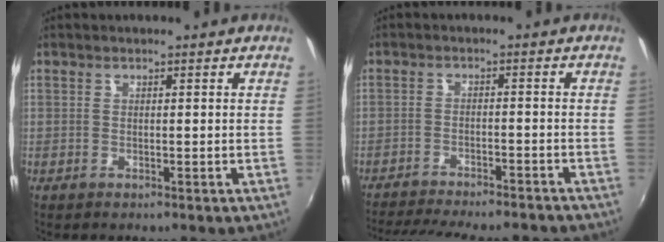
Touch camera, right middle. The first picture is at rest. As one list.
[{"total": 18.0, "force": [-15.8, 3.9, 7.8], "torque": [-0.159, -0.021, -0.218]}]